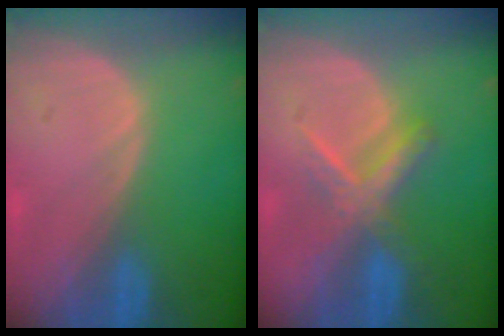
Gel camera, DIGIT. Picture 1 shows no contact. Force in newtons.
{"total": 5.6, "press": 5.6, "slide": 0.1}